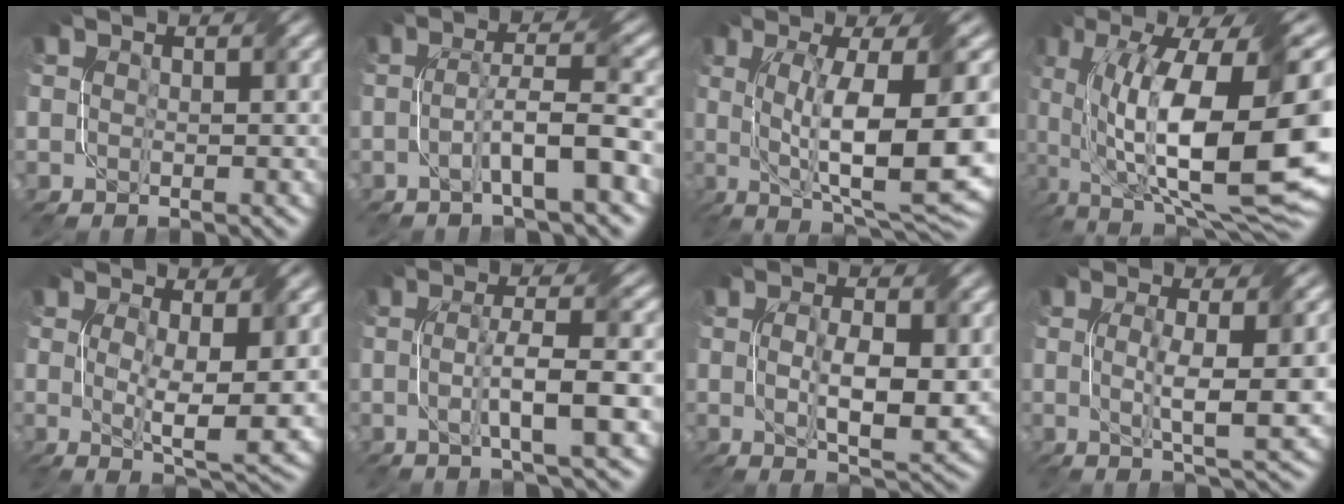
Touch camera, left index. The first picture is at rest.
{"total": 5.2, "force": [-1.7, 0.6, 4.9], "torque": [-0.083, 0.015, -0.032]}
{"total": 12.4, "force": [0.0, 2.9, 12.0], "torque": [-0.193, -0.008, 0.011]}
{"total": 17.8, "force": [-0.5, 7.1, 16.3], "torque": [-0.286, 0.002, 0.004]}
{"total": 5.9, "force": [0.7, 1.3, 5.7], "torque": [-0.095, -0.015, 0.016]}
{"total": 5.9, "force": [-0.8, 0.8, 5.8], "torque": [-0.092, 0.005, -0.014]}
{"total": 5.5, "force": [-0.1, 1.6, 5.3], "torque": [-0.092, -0.008, 0.004]}
{"total": 5.4, "force": [-0.1, 0.9, 5.3], "torque": [-0.089, -0.003, -0.002]}